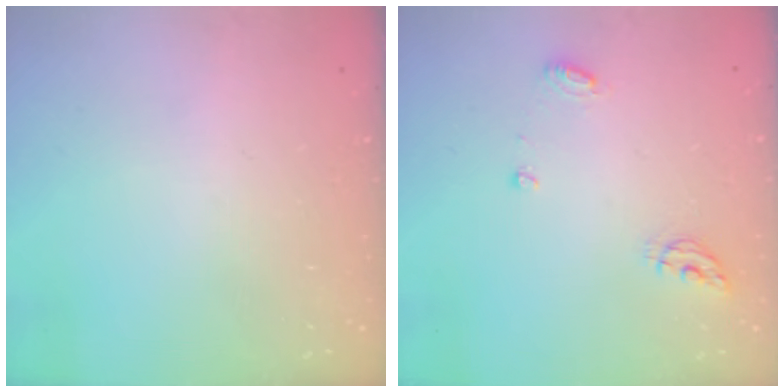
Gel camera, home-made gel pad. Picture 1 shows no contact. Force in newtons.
{"total": 5.8, "press": 5.8, "slide": 0.6}